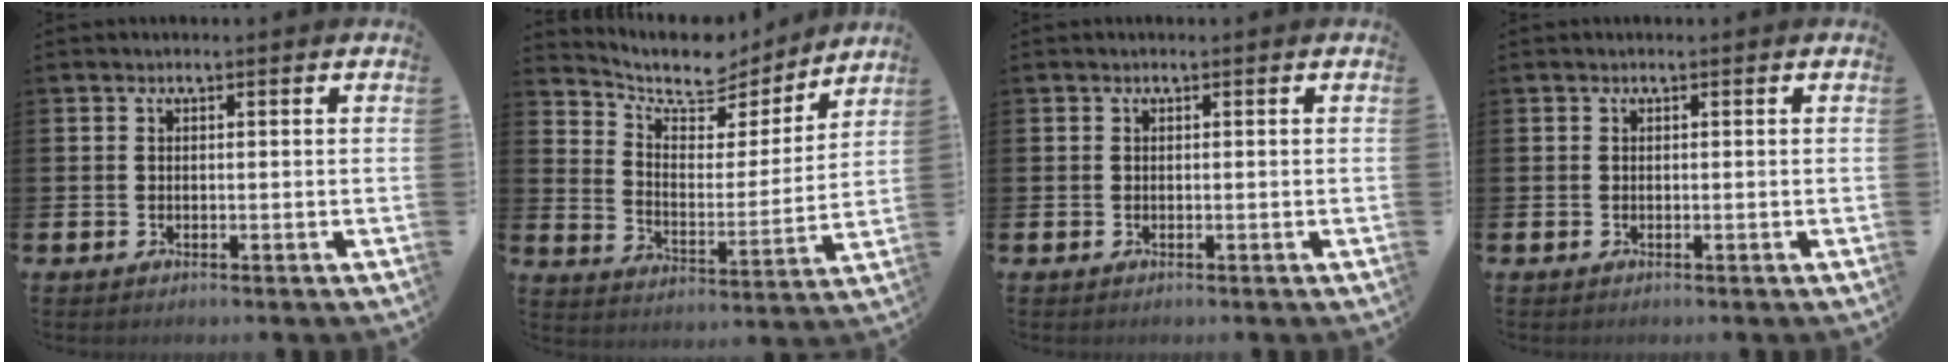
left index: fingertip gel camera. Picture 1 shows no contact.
{"total": 8.4, "force": [7.5, 3.1, 2.3], "torque": [-0.073, -0.057, 0.126]}
{"total": 0.0}
{"total": 0.0}